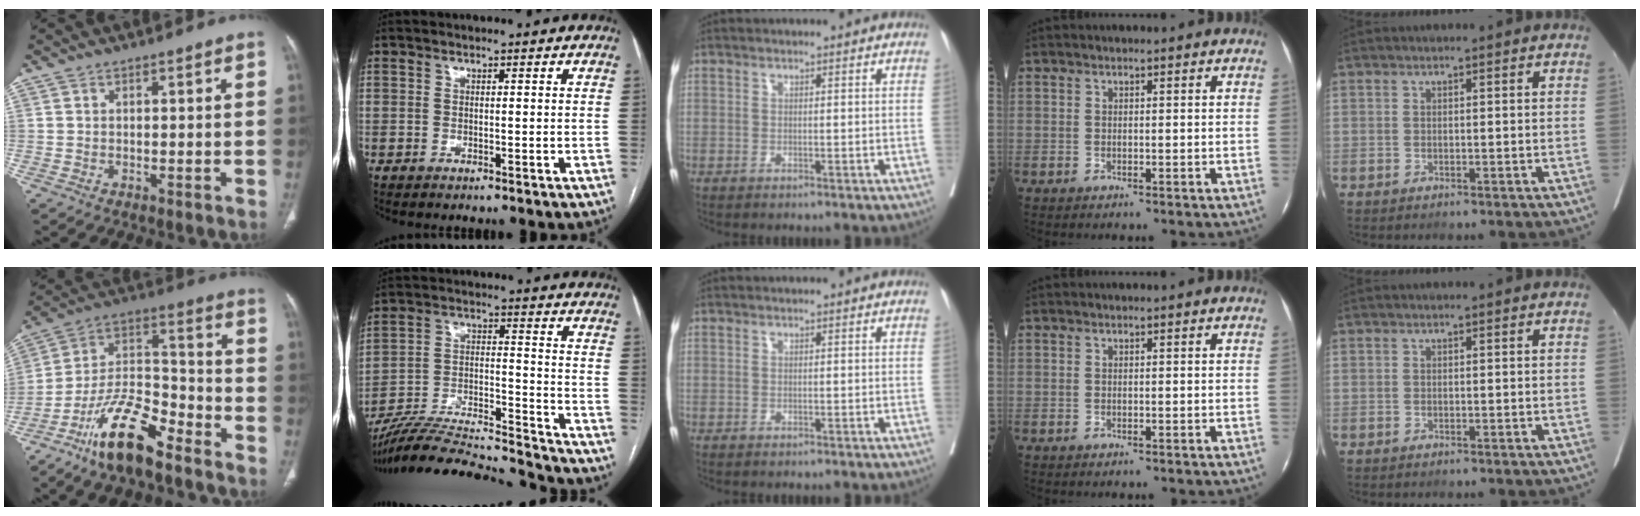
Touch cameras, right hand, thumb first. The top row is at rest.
{"thumb": {"total": 16.8, "force": [-11.5, 5.8, 10.8], "torque": [-0.187, 0.080, -0.211]}, "index": {"total": 22.9, "force": [-21.5, 1.5, 7.6], "torque": [-0.150, -0.005, -0.339]}}